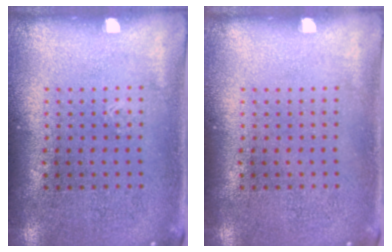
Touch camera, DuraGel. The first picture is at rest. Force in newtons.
{"total": 0.0}